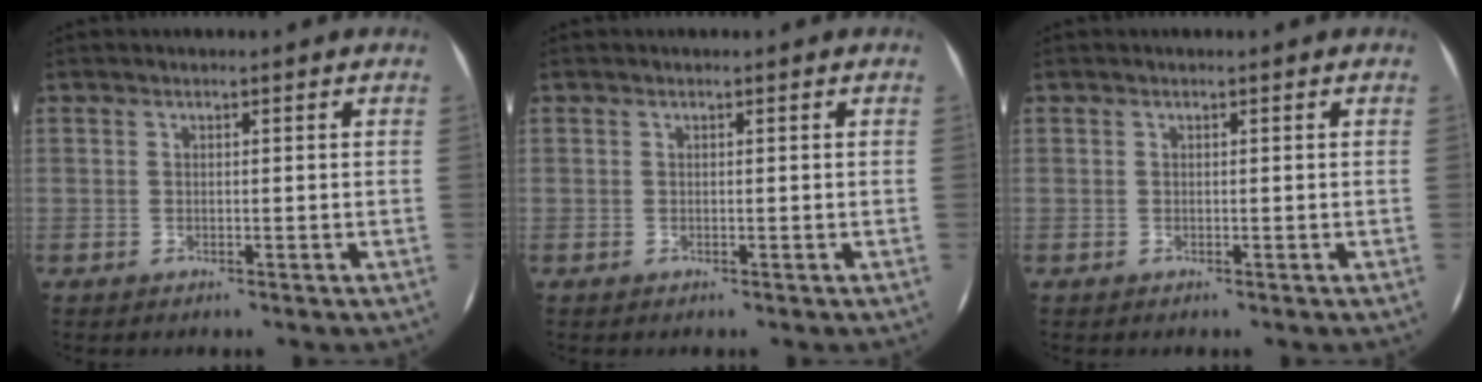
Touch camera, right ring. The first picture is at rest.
{"total": 0.0}
{"total": 0.0}